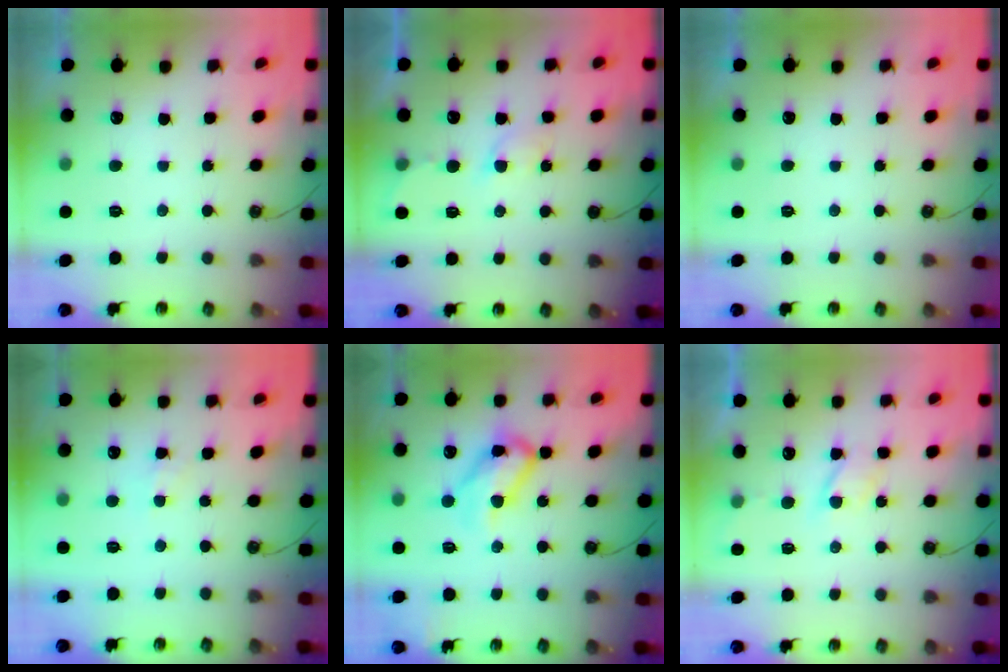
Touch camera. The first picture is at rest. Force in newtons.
{"total": 3.6, "press": 3.5, "slide": 0.5}
{"total": 0.0}
{"total": 2.8, "press": 2.8, "slide": 0.5}
{"total": 14.8, "press": 14.7, "slide": 1.6}
{"total": 4.5, "press": 4.4, "slide": 0.8}